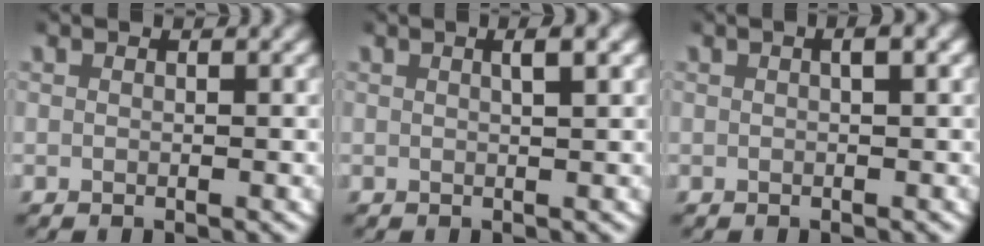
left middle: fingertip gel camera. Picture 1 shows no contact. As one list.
[{"total": 1.6, "force": [0.7, -0.1, 1.4], "torque": [-0.022, 0.007, 0.012]}, {"total": 1.1, "force": [0.3, 0.0, 1.1], "torque": [-0.015, 0.009, 0.005]}]